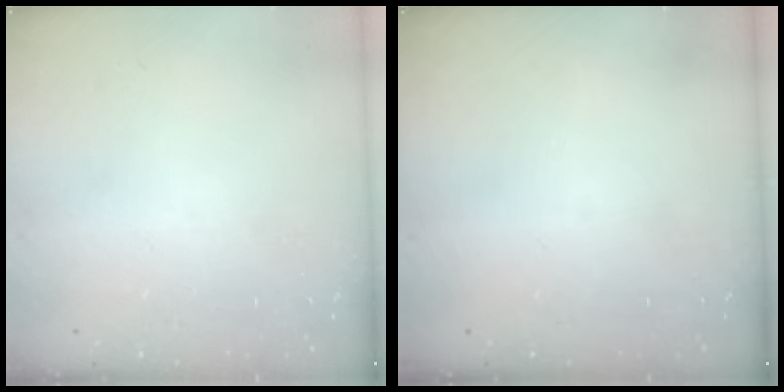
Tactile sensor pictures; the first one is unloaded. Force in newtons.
{"total": 0.0}